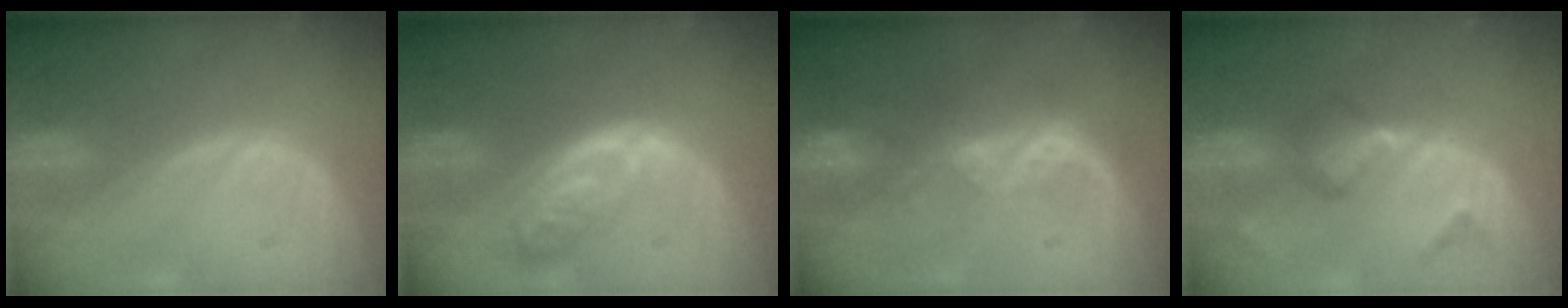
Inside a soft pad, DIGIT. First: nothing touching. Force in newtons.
{"total": 5.2, "press": 5.2, "slide": 0.4}
{"total": 6.8, "press": 5.8, "slide": 3.5}
{"total": 5.5, "press": 5.0, "slide": 2.2}